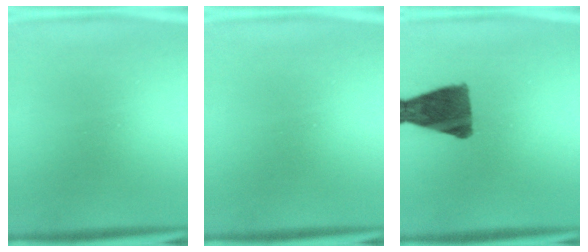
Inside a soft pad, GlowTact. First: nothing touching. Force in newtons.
{"total": 0.0}
{"total": 10.8}